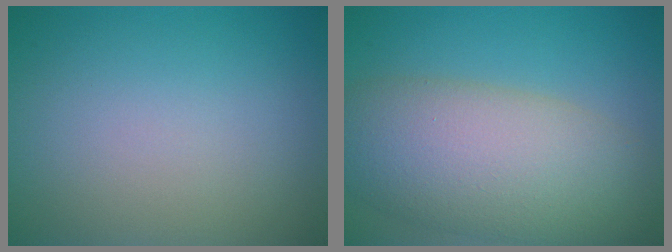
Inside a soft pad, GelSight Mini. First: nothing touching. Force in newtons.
{"total": 9.6, "press": 9.6, "slide": 0.5}